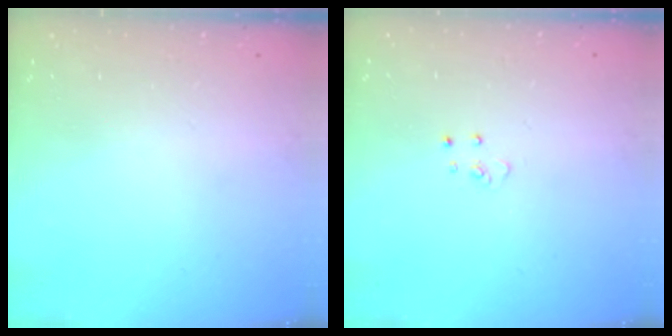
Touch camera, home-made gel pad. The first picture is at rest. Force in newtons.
{"total": 3.4, "press": 3.4, "slide": 0.3}